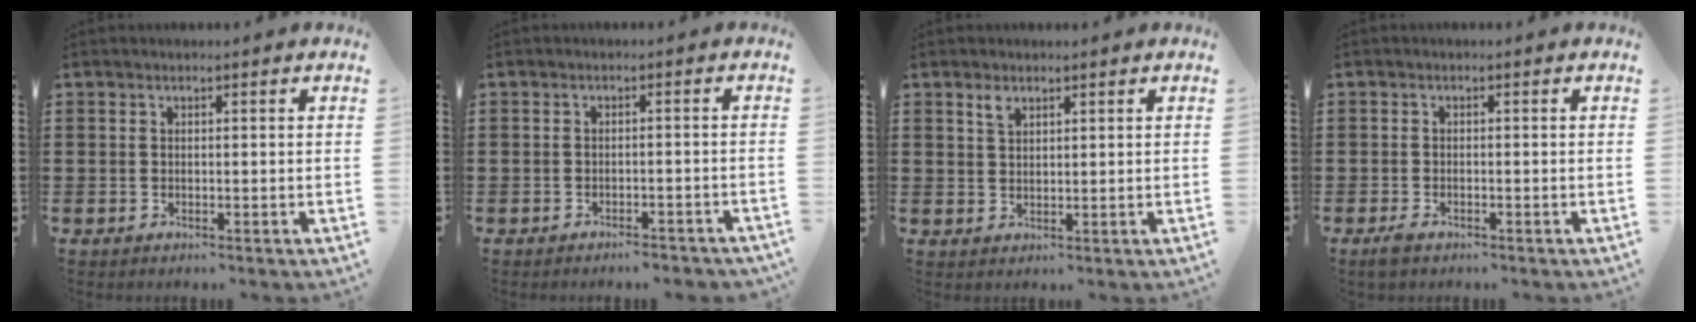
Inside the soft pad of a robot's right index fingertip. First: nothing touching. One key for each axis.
{"total": 1.9, "fx": -1.9, "fy": 0.1, "fz": 0.4, "tx": -0.010, "ty": 0.000, "tz": -0.039}
{"total": 1.9, "fx": 1.4, "fy": 1.0, "fz": 1.0, "tx": -0.023, "ty": 0.003, "tz": 0.025}
{"total": 1.4, "fx": -1.1, "fy": 0.4, "fz": 0.7, "tx": -0.022, "ty": -0.005, "tz": -0.024}